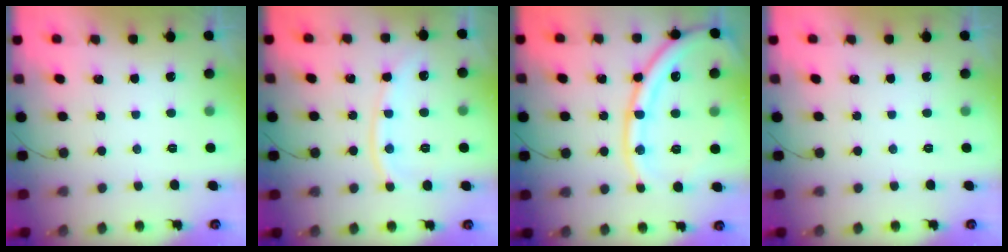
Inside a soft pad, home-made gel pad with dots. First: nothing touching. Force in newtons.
{"total": 10.8, "press": 10.7, "slide": 1.3}
{"total": 18.7, "press": 18.5, "slide": 2.2}
{"total": 0.0}